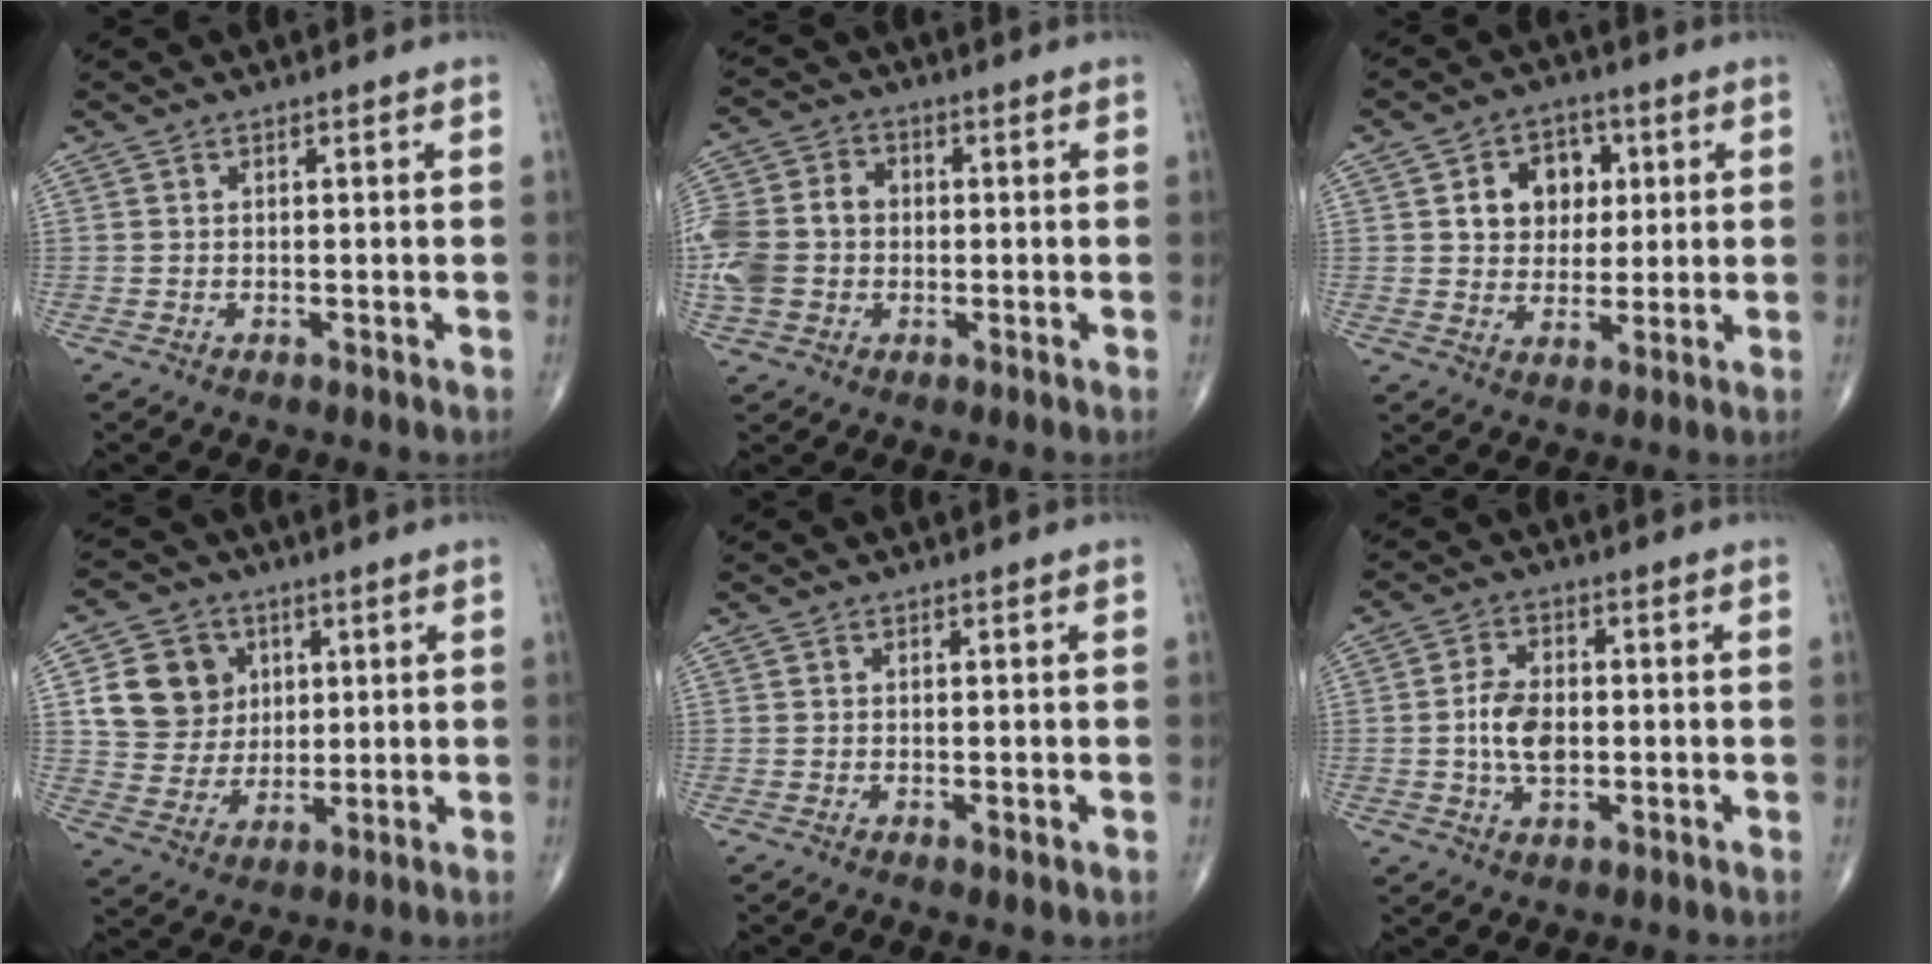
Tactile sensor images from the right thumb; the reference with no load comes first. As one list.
[{"total": 13.0, "force": [-0.8, 10.6, 7.5], "torque": [-0.172, 0.025, -0.015]}, {"total": 9.4, "force": [2.4, 7.5, 5.1], "torque": [-0.030, -0.002, 0.038]}, {"total": 12.0, "force": [3.4, 10.6, 4.6], "torque": [-0.053, -0.005, 0.067]}, {"total": 0.8, "force": [-0.1, 0.2, 0.8], "torque": [-0.015, -0.005, -0.001]}, {"total": 7.1, "force": [-0.5, 4.3, 5.6], "torque": [-0.098, 0.004, -0.012]}]